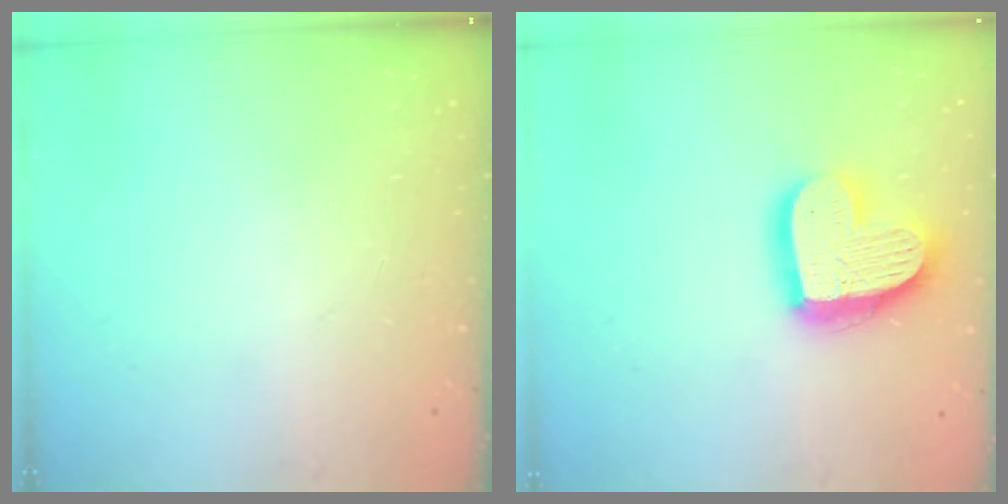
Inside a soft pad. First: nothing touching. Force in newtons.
{"total": 18.7, "press": 18.7, "slide": 1.5}